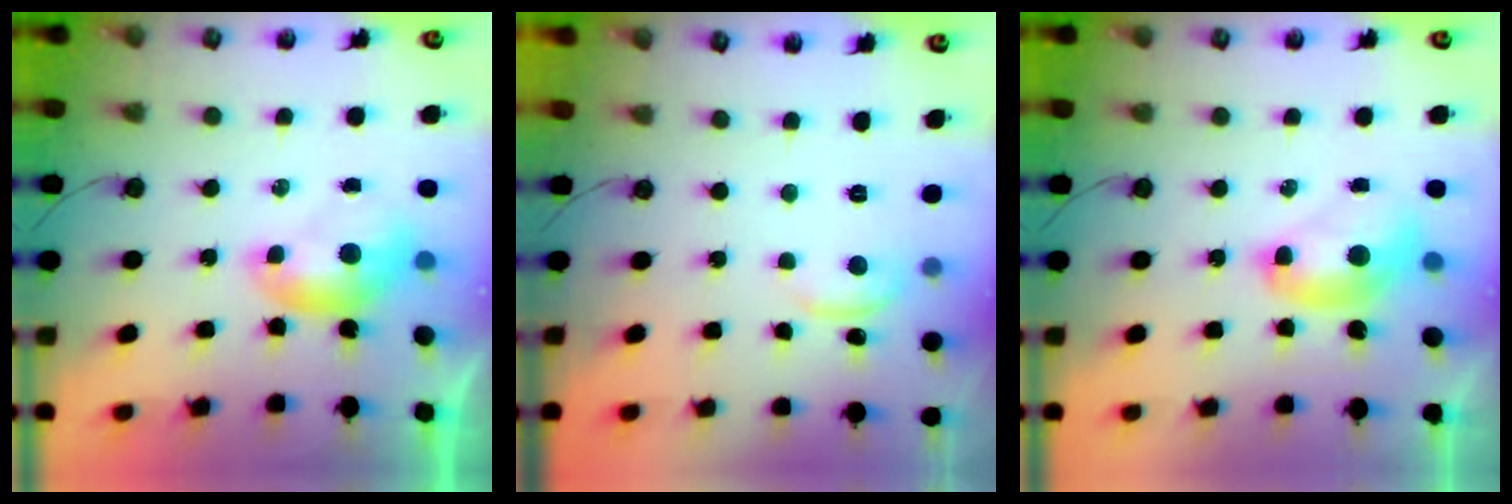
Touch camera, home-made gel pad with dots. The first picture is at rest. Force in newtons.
{"total": 0.5, "press": 0.1, "slide": 0.5}
{"total": 2.6, "press": 2.6, "slide": 0.1}